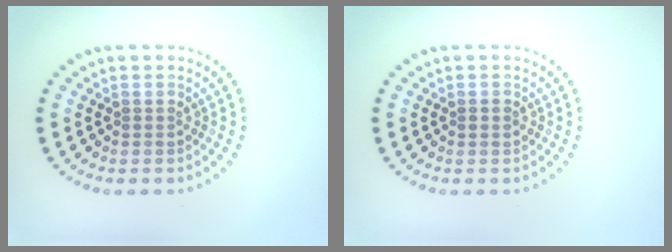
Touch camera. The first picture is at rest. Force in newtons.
{"total": 0.8, "press": 0.8, "slide": 0.0}